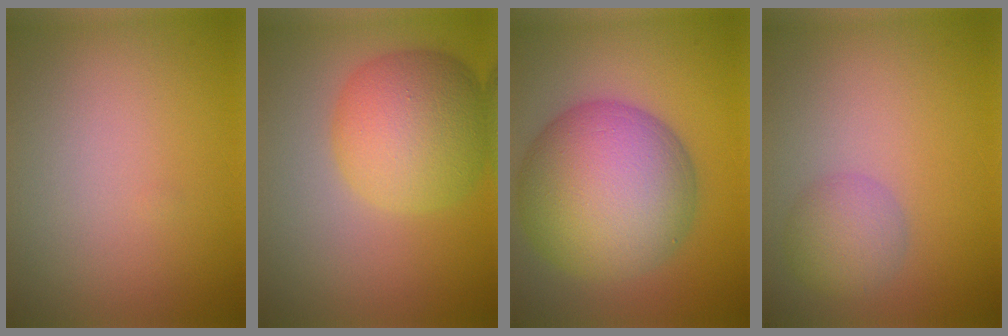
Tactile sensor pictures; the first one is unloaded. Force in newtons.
{"total": 7.9, "press": 7.9, "slide": 0.2}
{"total": 13.3, "press": 13.3, "slide": 0.5}
{"total": 2.9, "press": 2.8, "slide": 0.3}